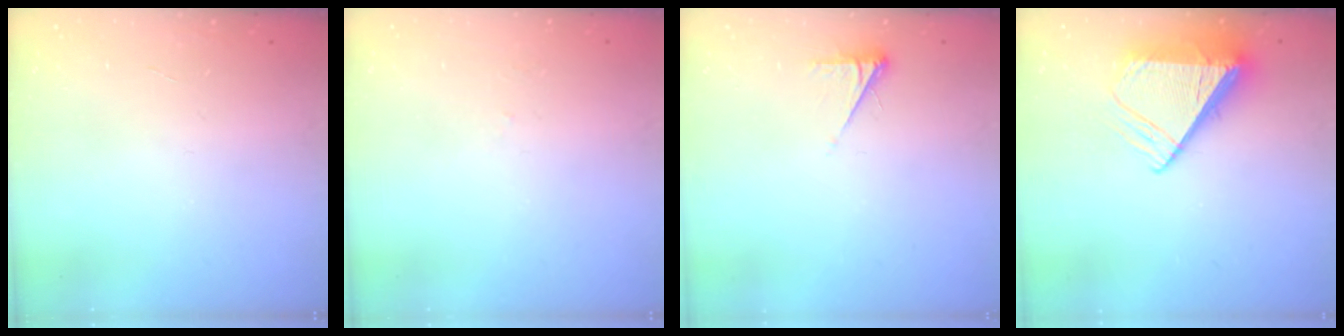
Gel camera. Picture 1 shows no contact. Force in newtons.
{"total": 2.7, "press": 2.7, "slide": 0.4}
{"total": 3.8, "press": 3.7, "slide": 0.6}
{"total": 9.0, "press": 8.9, "slide": 1.3}